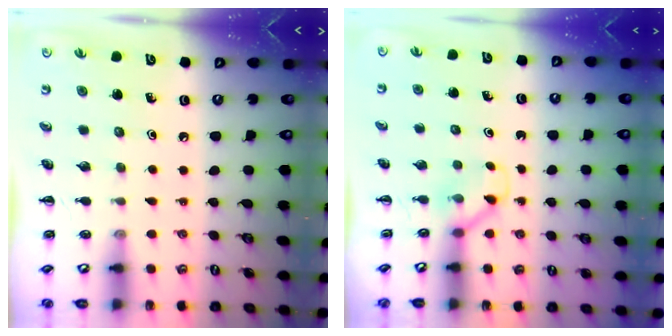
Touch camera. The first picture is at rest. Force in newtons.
{"total": 2.8, "press": 2.6, "slide": 0.9}